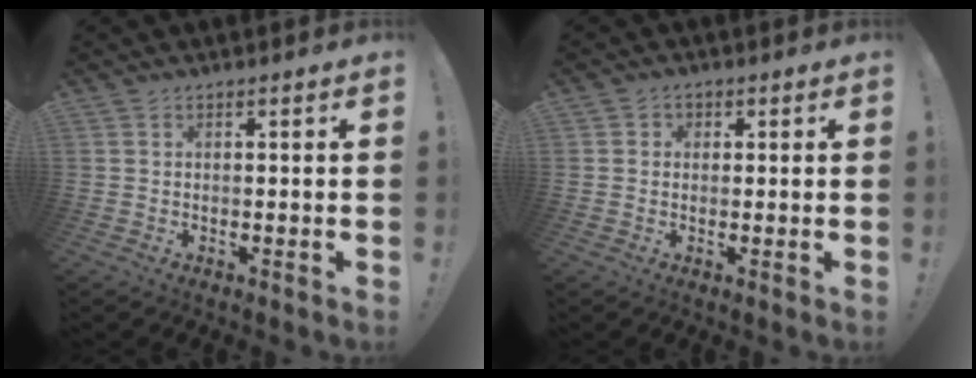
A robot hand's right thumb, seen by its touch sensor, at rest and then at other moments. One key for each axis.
{"total": 2.0, "fx": -0.2, "fy": 1.8, "fz": 0.6, "tx": -0.003, "ty": 0.002, "tz": -0.004}